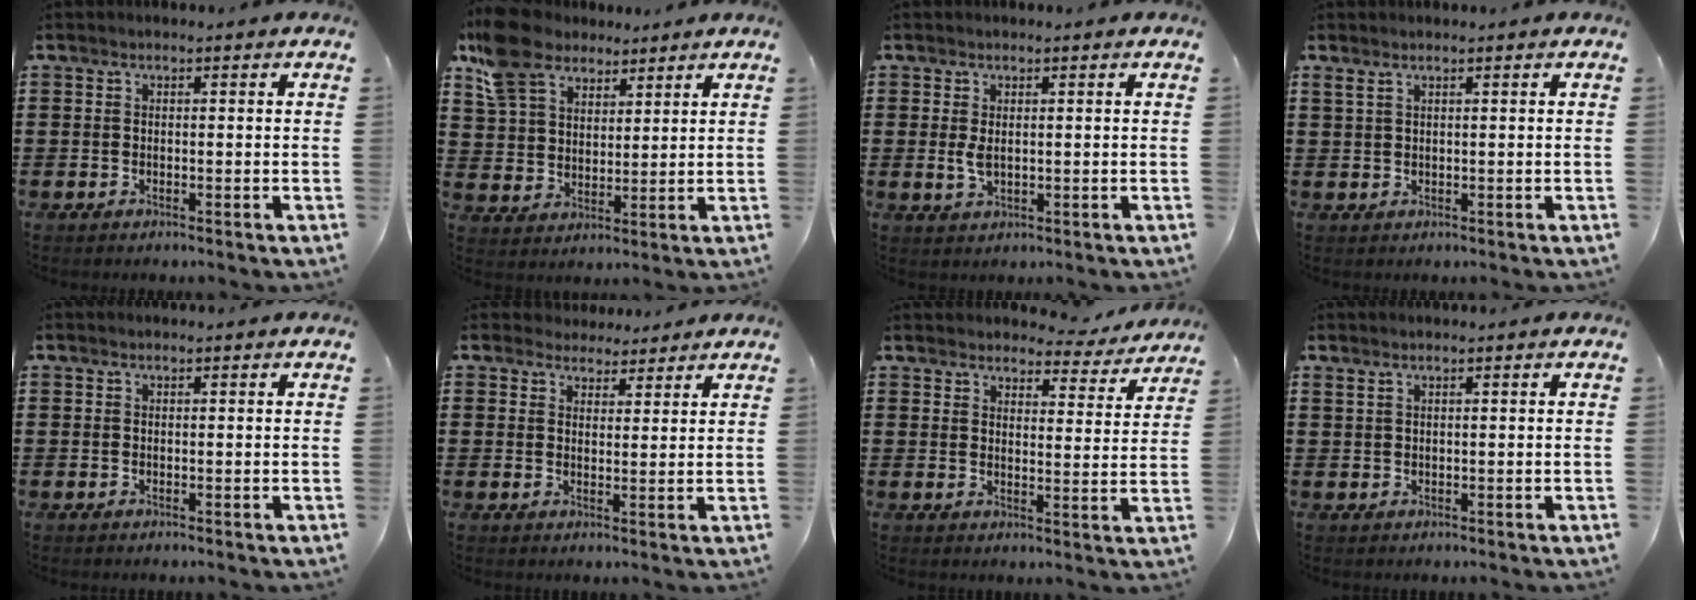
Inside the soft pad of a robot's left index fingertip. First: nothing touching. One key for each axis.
{"total": 9.0, "fx": 6.9, "fy": 5.0, "fz": 2.9, "tx": -0.088, "ty": -0.003, "tz": 0.131}
{"total": 2.4, "fx": 0.4, "fy": 1.0, "fz": 2.1, "tx": -0.058, "ty": -0.003, "tz": 0.003}
{"total": 1.5, "fx": 1.1, "fy": 0.4, "fz": 1.0, "tx": -0.023, "ty": 0.003, "tz": 0.019}
{"total": 0.0}
{"total": 3.3, "fx": 3.0, "fy": 1.4, "fz": 0.0, "tx": -0.013, "ty": 0.002, "tz": 0.057}
{"total": 4.0, "fx": 3.8, "fy": 0.9, "fz": 0.6, "tx": -0.023, "ty": -0.021, "tz": 0.066}
{"total": 0.9, "fx": 0.8, "fy": 0.1, "fz": 0.5, "tx": -0.011, "ty": 0.000, "tz": 0.015}